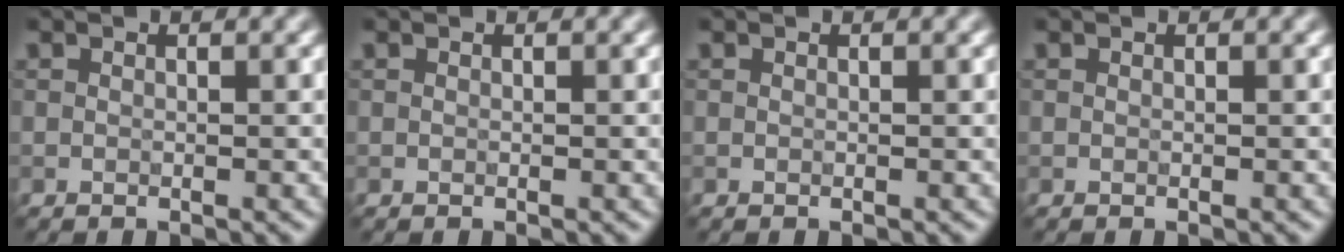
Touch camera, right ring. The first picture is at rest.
{"total": 0.0}
{"total": 0.0}
{"total": 0.0}